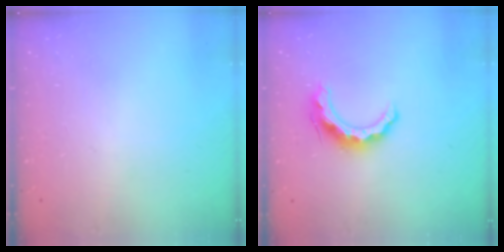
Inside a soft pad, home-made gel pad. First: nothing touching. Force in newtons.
{"total": 10.4, "press": 10.4, "slide": 0.7}